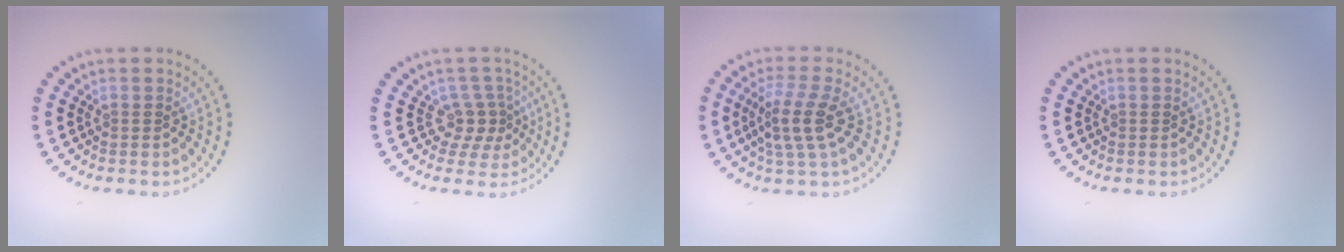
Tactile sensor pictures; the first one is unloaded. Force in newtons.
{"total": 2.5, "press": 1.8, "slide": 1.7}
{"total": 3.8, "press": 3.3, "slide": 2.0}
{"total": 0.0}